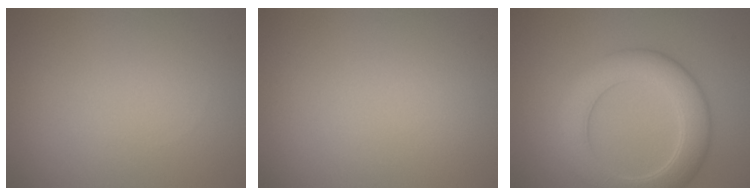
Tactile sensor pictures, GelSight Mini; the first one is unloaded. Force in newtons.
{"total": 0.0}
{"total": 6.0, "press": 6.0, "slide": 0.3}